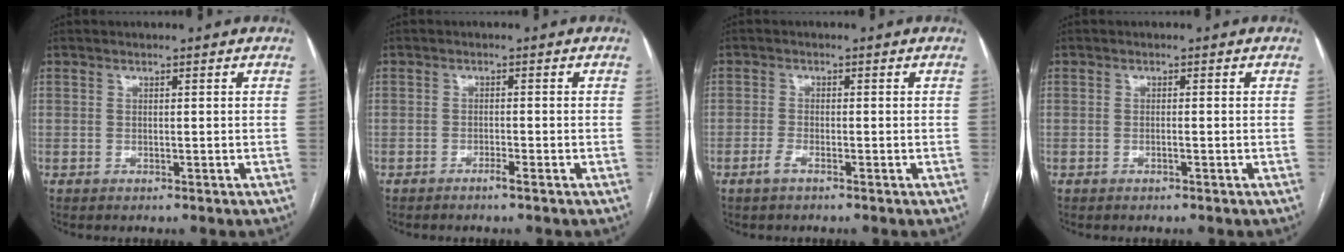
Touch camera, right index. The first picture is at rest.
{"total": 1.4, "force": [-1.1, -0.2, 0.8], "torque": [-0.016, 0.001, -0.019]}
{"total": 1.8, "force": [-1.2, 0.5, 1.2], "torque": [-0.029, -0.001, -0.025]}
{"total": 0.7, "force": [-0.3, 0.0, 0.6], "torque": [-0.013, 0.000, -0.004]}